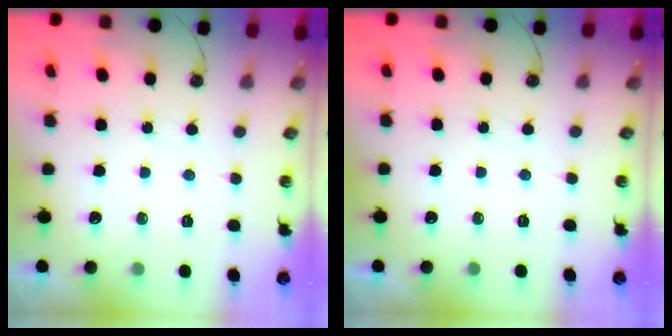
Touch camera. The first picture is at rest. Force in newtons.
{"total": 0.0}